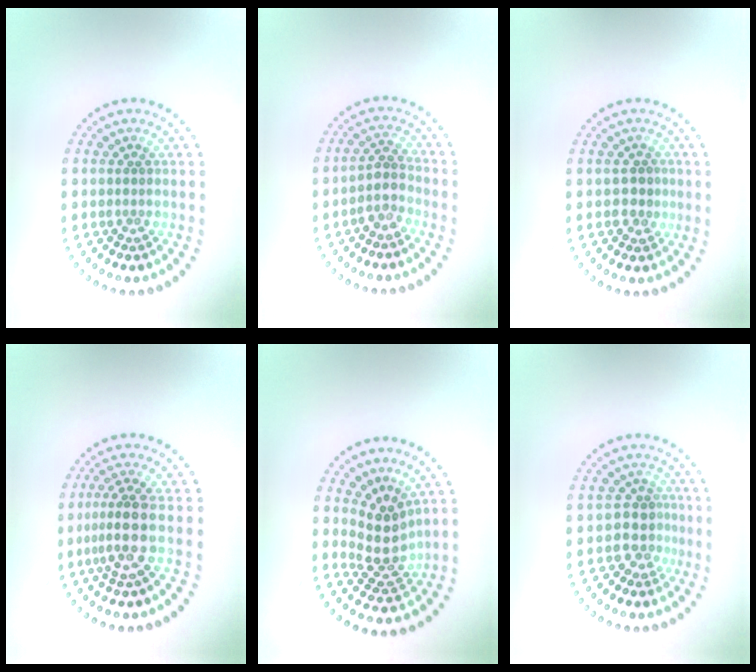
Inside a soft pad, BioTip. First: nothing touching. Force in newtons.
{"total": 2.3, "press": 2.0, "slide": 1.2}
{"total": 1.9, "press": 1.8, "slide": 0.6}
{"total": 3.5, "press": 2.7, "slide": 2.2}
{"total": 3.6, "press": 3.0, "slide": 2.0}
{"total": 2.7, "press": 2.1, "slide": 1.7}